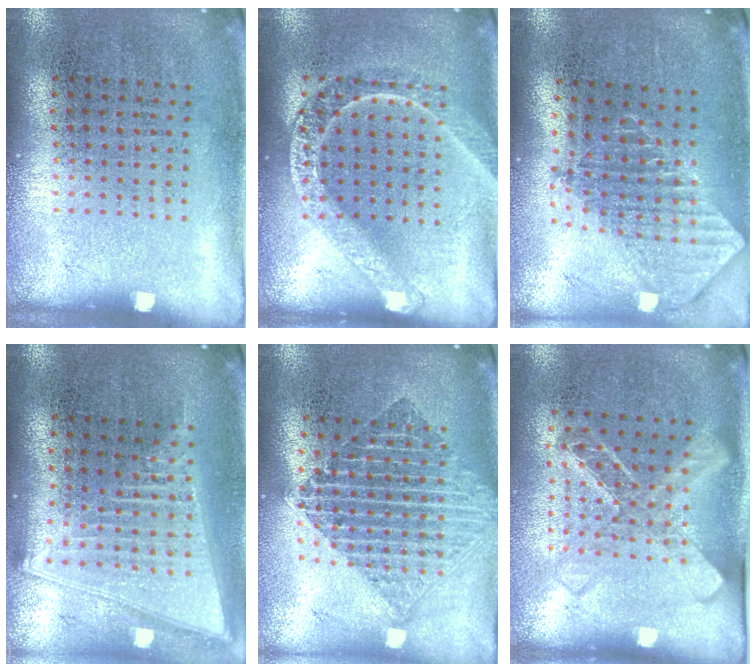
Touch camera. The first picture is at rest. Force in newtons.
{"total": 1.7, "press": 1.7, "slide": 0.2}
{"total": 2.0, "press": 1.5, "slide": 1.3}
{"total": 2.1, "press": 1.7, "slide": 1.2}
{"total": 2.2, "press": 1.7, "slide": 1.3}
{"total": 1.7, "press": 1.4, "slide": 1.0}